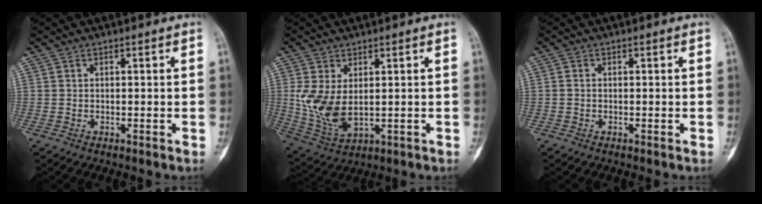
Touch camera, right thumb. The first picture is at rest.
{"total": 9.4, "force": [0.6, 5.3, 7.7], "torque": [-0.154, -0.010, 0.030]}
{"total": 0.6, "force": [-0.2, 0.4, 0.4], "torque": [-0.002, 0.002, -0.006]}